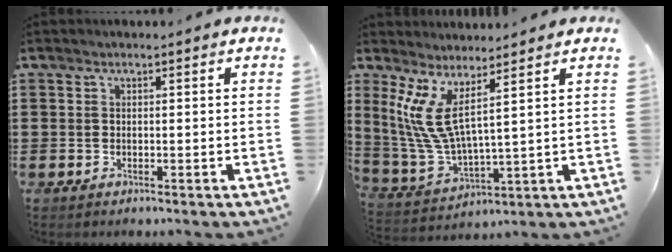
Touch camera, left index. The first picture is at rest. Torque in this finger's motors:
{"motor_torque": [0.79, 0.82, 0.69, 0.21]}